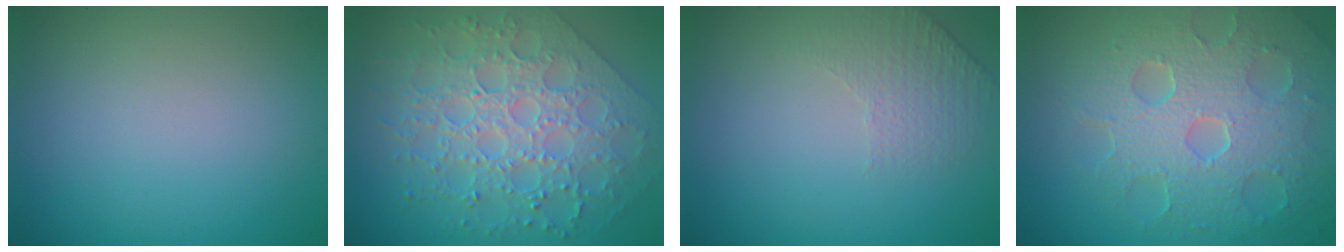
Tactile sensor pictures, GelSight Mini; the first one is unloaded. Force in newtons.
{"total": 8.3, "press": 6.1, "slide": 5.6}
{"total": 1.5, "press": 1.0, "slide": 1.1}
{"total": 8.8, "press": 6.2, "slide": 6.3}